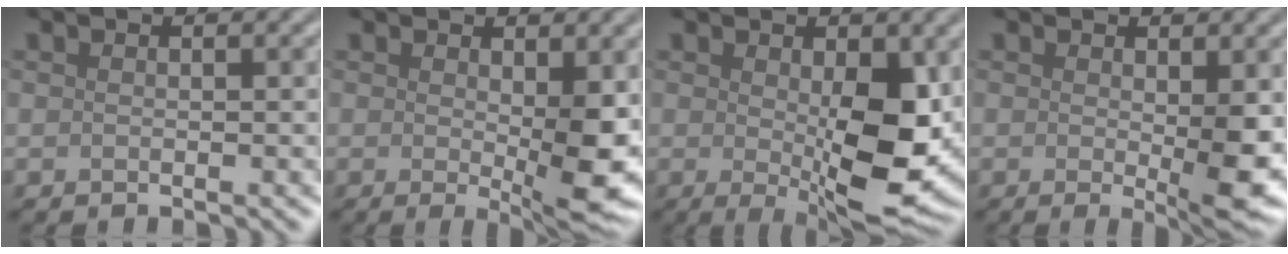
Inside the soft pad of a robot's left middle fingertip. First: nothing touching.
{"total": 5.5, "force": [-0.1, 0.9, 5.4], "torque": [-0.079, -0.019, 0.009]}
{"total": 8.0, "force": [-0.1, 2.7, 7.6], "torque": [-0.121, -0.015, 0.012]}
{"total": 4.2, "force": [-0.1, 0.4, 4.1], "torque": [-0.062, -0.015, 0.007]}